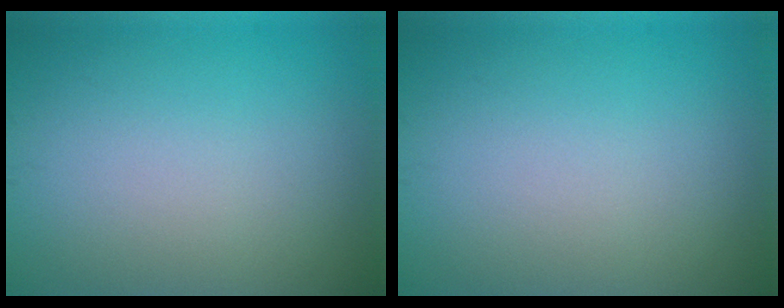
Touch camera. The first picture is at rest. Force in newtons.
{"total": 0.0}